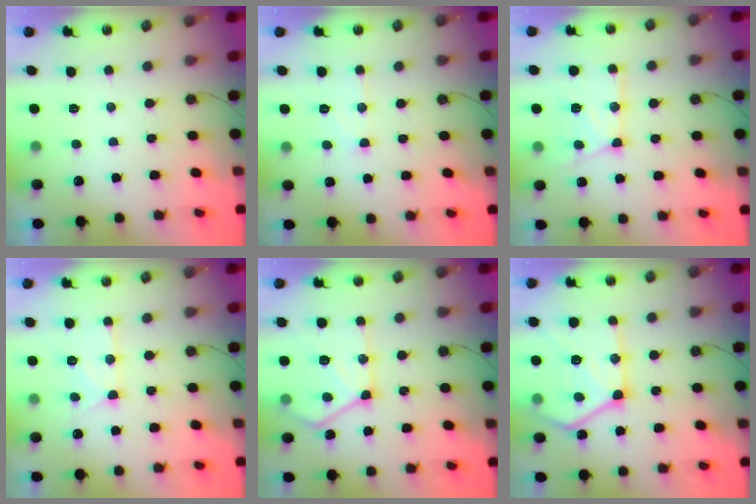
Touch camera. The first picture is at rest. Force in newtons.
{"total": 7.6, "press": 7.6, "slide": 0.6}
{"total": 14.9, "press": 14.8, "slide": 1.2}
{"total": 12.4, "press": 12.4, "slide": 1.1}
{"total": 15.7, "press": 15.6, "slide": 1.5}
{"total": 21.9, "press": 21.8, "slide": 2.0}